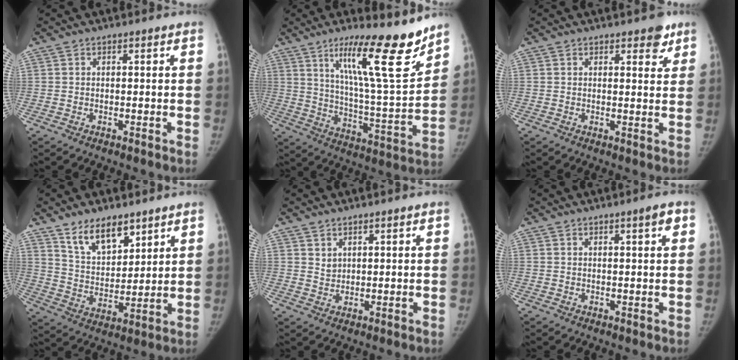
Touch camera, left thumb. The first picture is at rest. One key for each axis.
{"total": 19.8, "fx": 13.2, "fy": 2.9, "fz": 14.5, "tx": -0.197, "ty": -0.083, "tz": 0.219}
{"total": 3.7, "fx": 2.4, "fy": 1.7, "fz": 2.2, "tx": -0.004, "ty": -0.011, "tz": 0.027}
{"total": 10.7, "fx": 7.4, "fy": 5.4, "fz": 5.6, "tx": -0.062, "ty": -0.052, "tz": 0.140}
{"total": 1.7, "fx": 1.3, "fy": 1.0, "fz": 0.5, "tx": 0.006, "ty": -0.011, "tz": 0.026}
{"total": 2.1, "fx": 1.0, "fy": 0.2, "fz": 1.9, "tx": -0.026, "ty": -0.002, "tz": 0.014}